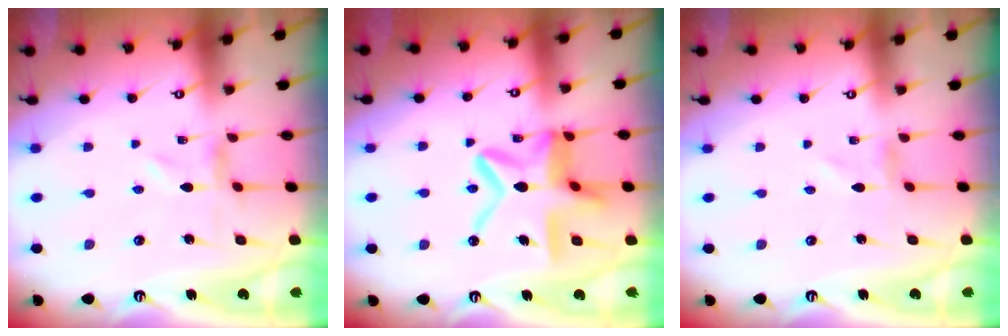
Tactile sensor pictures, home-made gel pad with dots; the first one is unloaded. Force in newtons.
{"total": 17.0, "press": 17.0, "slide": 1.6}
{"total": 0.8, "press": 0.8, "slide": 0.1}